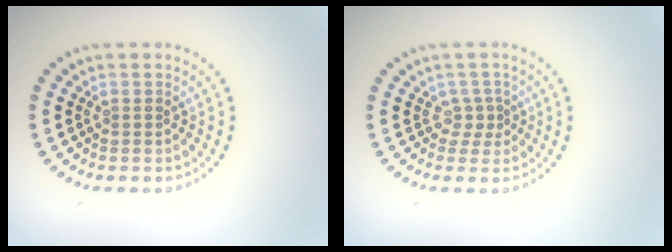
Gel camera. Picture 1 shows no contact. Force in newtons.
{"total": 1.3, "press": 1.0, "slide": 0.9}